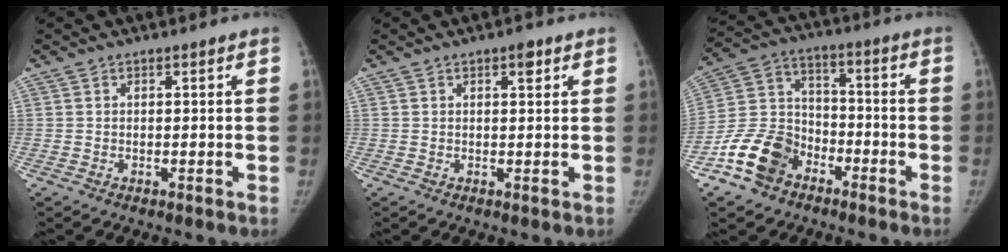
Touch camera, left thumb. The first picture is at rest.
{"total": 2.0, "force": [1.1, 0.8, 1.5], "torque": [-0.014, -0.002, 0.013]}
{"total": 12.7, "force": [-7.6, 8.7, 5.2], "torque": [-0.086, 0.055, -0.150]}